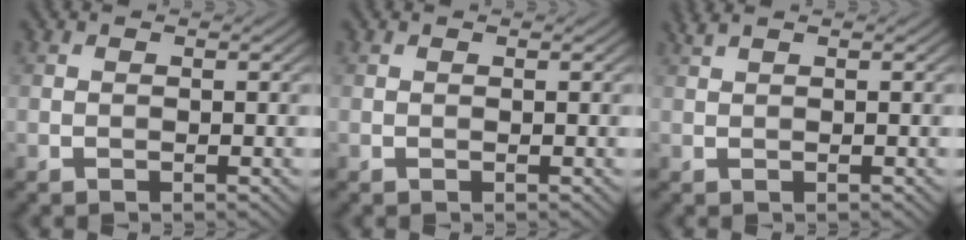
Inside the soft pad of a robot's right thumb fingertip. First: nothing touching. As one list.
[{"total": 0.0}, {"total": 1.4, "force": [1.0, 0.2, 1.0], "torque": [-0.026, 0.008, 0.018]}]